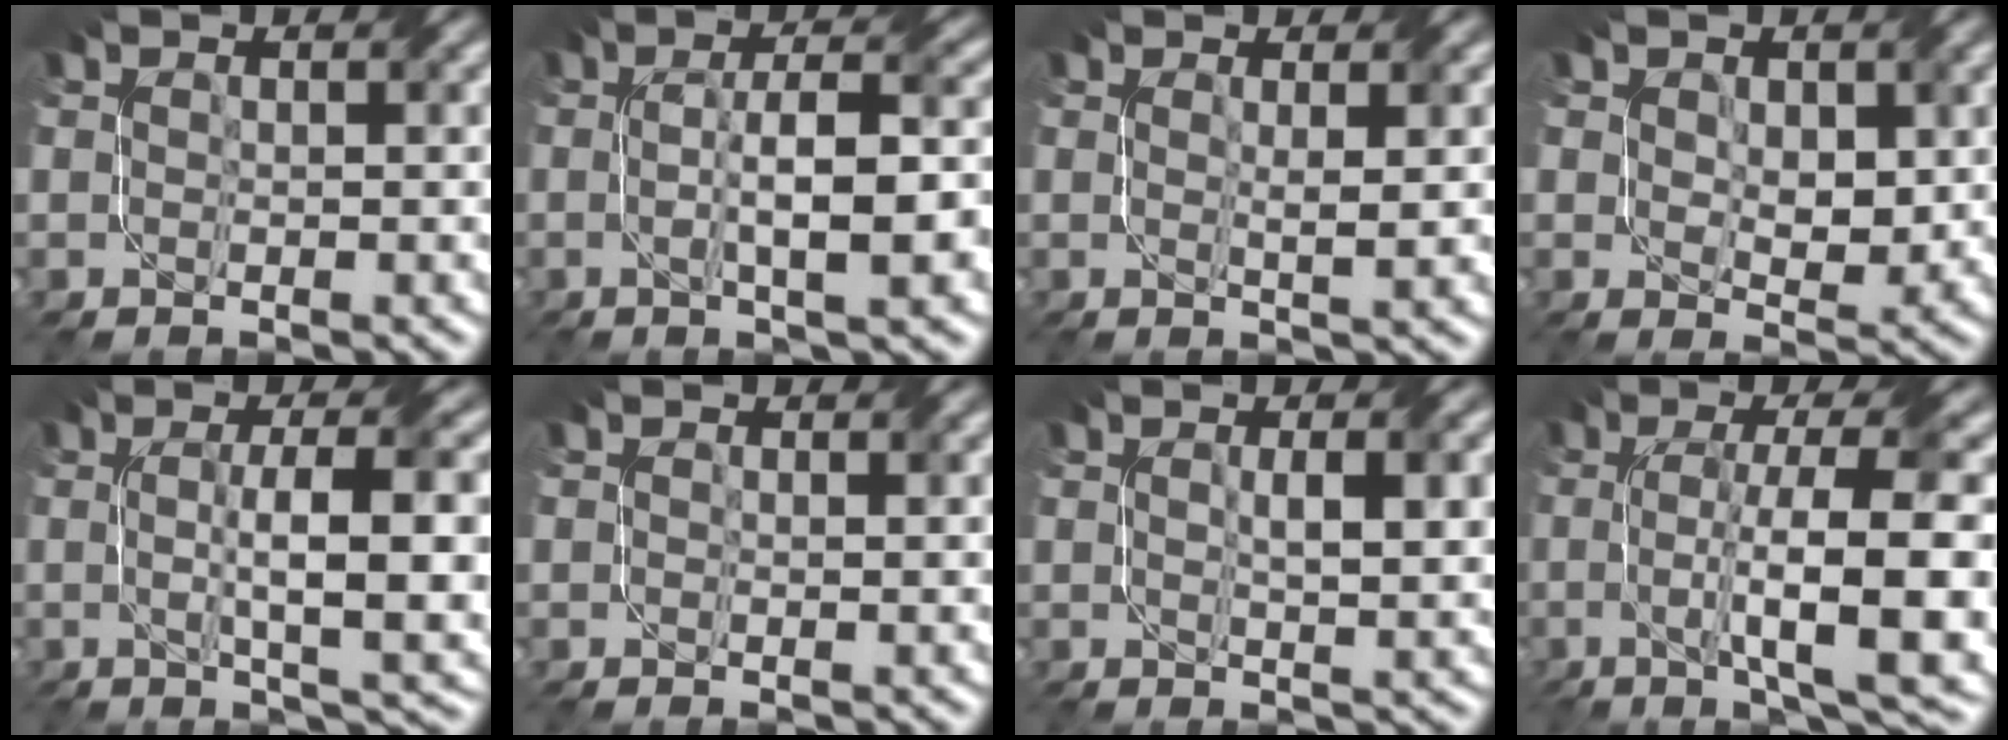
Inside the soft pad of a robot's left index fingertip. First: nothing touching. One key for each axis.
{"total": 7.1, "fx": -0.5, "fy": 1.6, "fz": 6.9, "tx": -0.107, "ty": 0.004, "tz": -0.005}
{"total": 2.2, "fx": 0.5, "fy": 0.3, "fz": 2.1, "tx": -0.032, "ty": 0.001, "tz": 0.004}
{"total": 3.3, "fx": 0.8, "fy": 2.1, "fz": 2.4, "tx": -0.044, "ty": -0.008, "tz": 0.016}
{"total": 9.7, "fx": 0.2, "fy": 2.3, "fz": 9.4, "tx": -0.130, "ty": 0.005, "tz": 0.003}
{"total": 0.8, "fx": 0.3, "fy": 0.0, "fz": 0.8, "tx": -0.013, "ty": -0.001, "tz": 0.003}
{"total": 4.4, "fx": 0.8, "fy": 1.0, "fz": 4.2, "tx": -0.065, "ty": 0.005, "tz": 0.016}
{"total": 11.9, "fx": -1.1, "fy": 2.6, "fz": 11.5, "tx": -0.161, "ty": 0.003, "tz": -0.012}